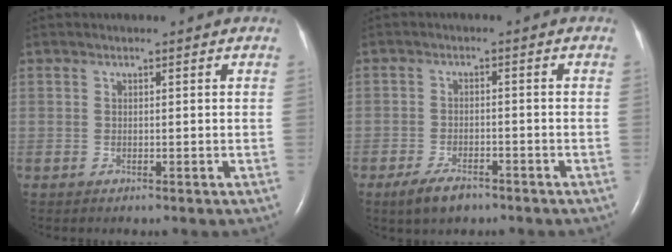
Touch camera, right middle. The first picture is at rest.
{"total": 4.7, "force": [-3.4, 1.8, 2.7], "torque": [-0.063, -0.006, -0.054]}